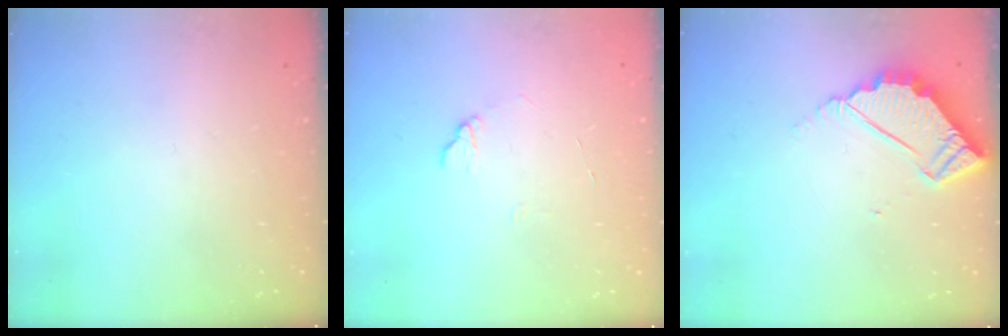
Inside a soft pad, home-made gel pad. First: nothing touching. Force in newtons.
{"total": 6.5, "press": 6.5, "slide": 0.6}
{"total": 4.6, "press": 4.6, "slide": 0.1}